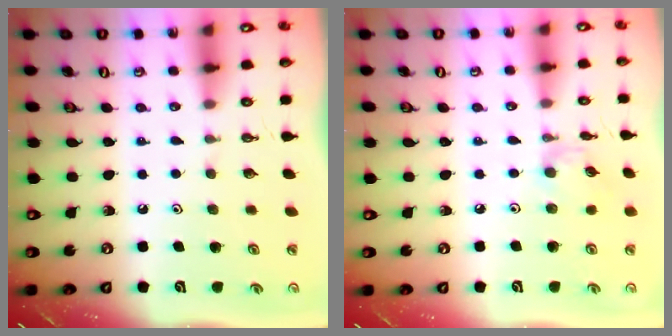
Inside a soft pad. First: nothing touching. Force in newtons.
{"total": 4.6, "press": 4.6, "slide": 0.5}